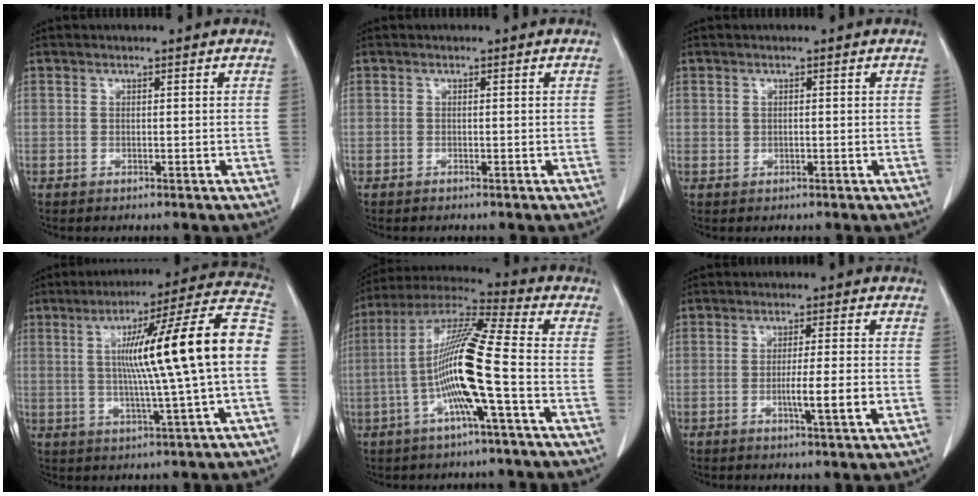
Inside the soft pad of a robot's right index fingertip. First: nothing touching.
{"total": 0.0}
{"total": 0.5, "force": [0.2, 0.5, 0.2], "torque": [0.002, 0.002, 0.006]}
{"total": 18.8, "force": [0.7, -0.7, 18.7], "torque": [-0.275, 0.025, 0.003]}
{"total": 14.9, "force": [-3.1, -0.3, 14.5], "torque": [-0.284, 0.007, -0.068]}
{"total": 6.0, "force": [-1.5, -0.2, 5.8], "torque": [-0.090, -0.008, -0.021]}